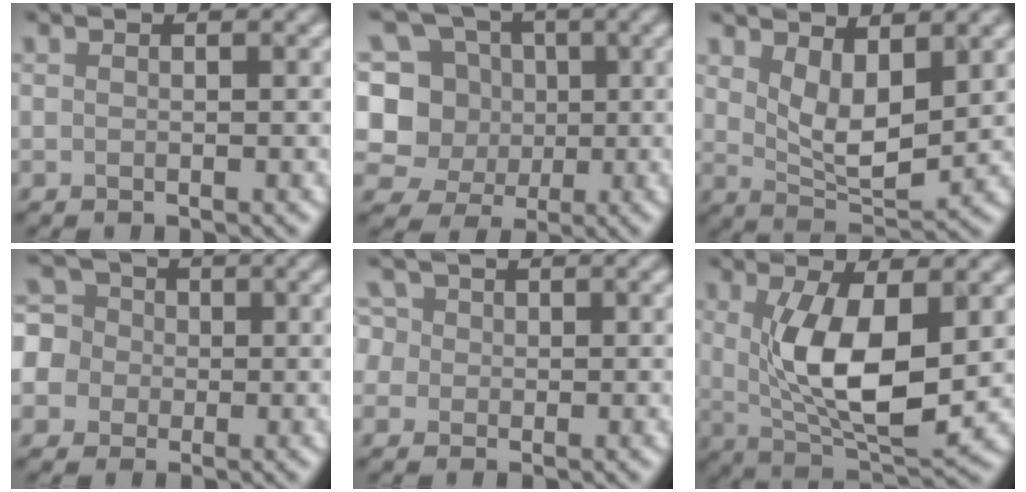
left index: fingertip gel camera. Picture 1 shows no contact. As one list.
[{"total": 9.3, "force": [0.8, 8.8, 3.1], "torque": [-0.099, 0.035, 0.015]}, {"total": 3.5, "force": [1.2, 1.6, 2.9], "torque": [-0.067, -0.012, 0.047]}, {"total": 8.2, "force": [-1.9, 7.7, 2.3], "torque": [-0.072, 0.023, -0.053]}, {"total": 2.8, "force": [0.9, 2.5, 0.9], "torque": [-0.035, 0.024, 0.015]}, {"total": 7.7, "force": [0.1, 3.0, 7.1], "torque": [-0.143, -0.015, 0.029]}]